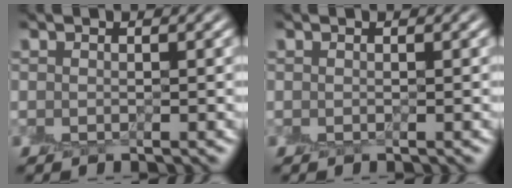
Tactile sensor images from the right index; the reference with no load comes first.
{"total": 0.0}